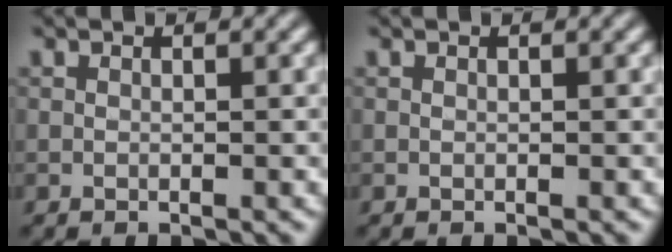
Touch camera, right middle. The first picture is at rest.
{"total": 0.0}